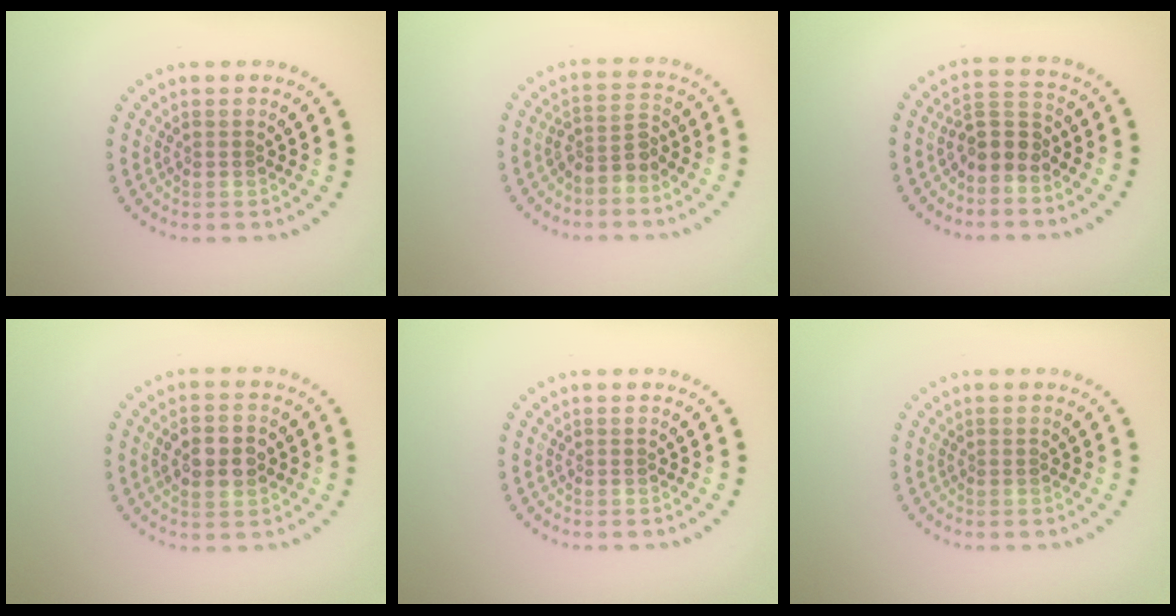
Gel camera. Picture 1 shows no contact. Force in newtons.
{"total": 2.4, "press": 1.8, "slide": 1.5}
{"total": 2.7, "press": 2.3, "slide": 1.5}
{"total": 3.9, "press": 3.9, "slide": 0.2}
{"total": 0.0}
{"total": 0.0}